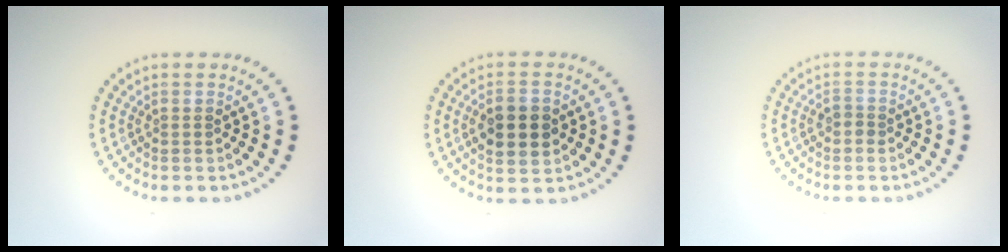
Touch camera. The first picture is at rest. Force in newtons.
{"total": 4.1, "press": 4.1, "slide": 0.3}
{"total": 1.0, "press": 0.9, "slide": 0.4}